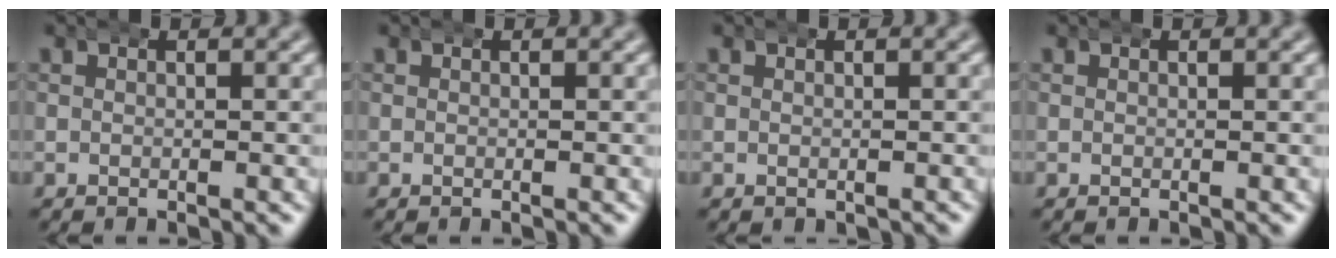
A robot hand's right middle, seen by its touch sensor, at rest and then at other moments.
{"total": 0.0}
{"total": 0.0}
{"total": 0.0}